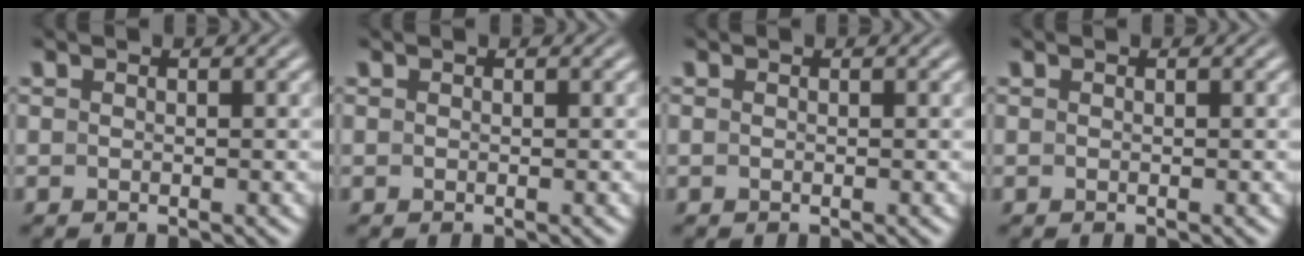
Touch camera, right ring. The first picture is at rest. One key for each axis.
{"total": 0.0}
{"total": 0.0}
{"total": 0.0}